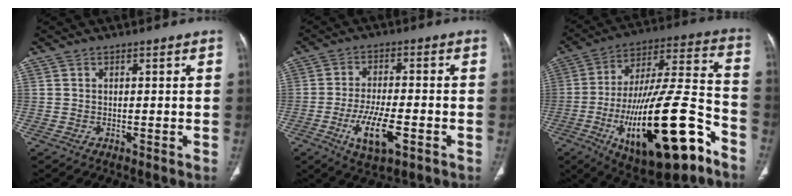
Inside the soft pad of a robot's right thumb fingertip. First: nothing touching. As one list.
[{"total": 9.8, "force": [-3.7, 3.5, 8.4], "torque": [-0.154, 0.005, -0.062]}, {"total": 29.8, "force": [-12.3, 10.0, 25.2], "torque": [-0.426, 0.054, -0.182]}]